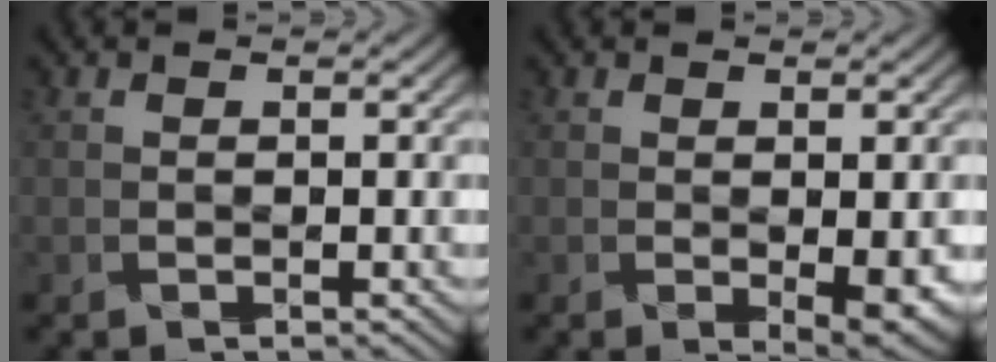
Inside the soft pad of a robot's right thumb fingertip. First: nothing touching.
{"total": 3.1, "force": [-0.3, 1.0, 3.0], "torque": [-0.048, -0.011, 0.002]}